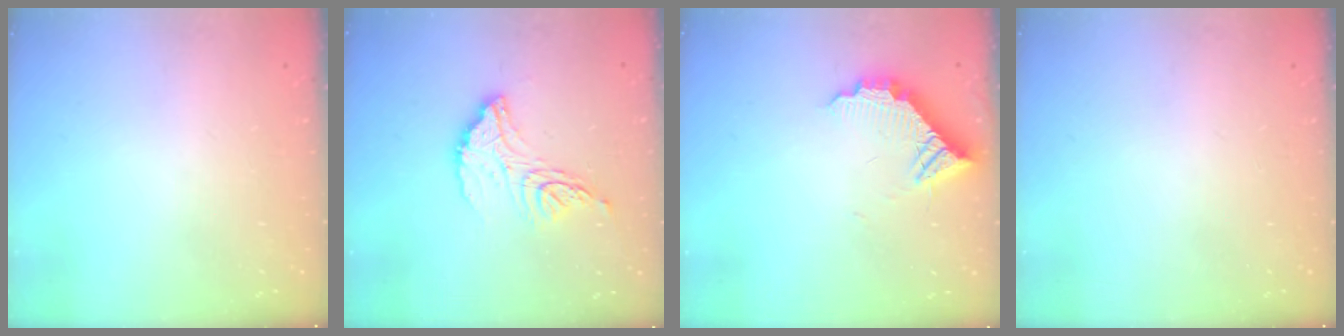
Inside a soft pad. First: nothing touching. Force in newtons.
{"total": 12.9, "press": 12.9, "slide": 1.2}
{"total": 10.1, "press": 10.1, "slide": 0.4}
{"total": 0.0}